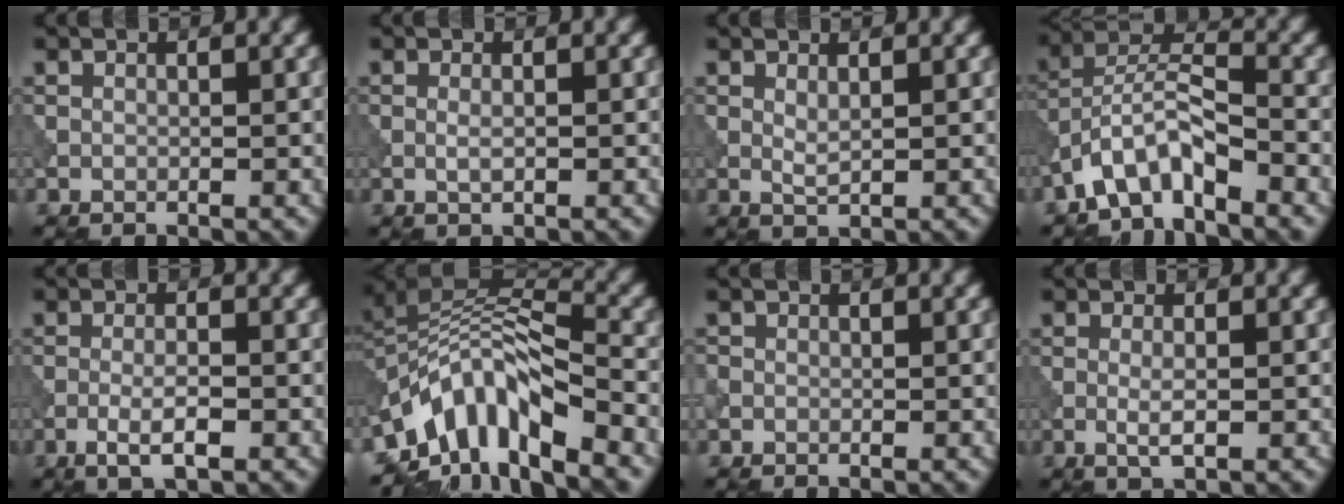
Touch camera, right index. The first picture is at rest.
{"total": 0.9, "force": [0.0, 0.2, 0.9], "torque": [-0.021, -0.002, -0.001]}
{"total": 1.1, "force": [0.5, 0.2, 1.0], "torque": [-0.024, -0.002, 0.011]}
{"total": 5.5, "force": [-3.8, 1.7, 3.5], "torque": [-0.067, 0.011, -0.081]}
{"total": 2.9, "force": [-1.3, 0.6, 2.6], "torque": [-0.051, 0.002, -0.027]}
{"total": 9.3, "force": [-5.3, 3.8, 6.6], "torque": [-0.102, 0.009, -0.110]}
{"total": 0.7, "force": [-0.2, 0.7, 0.1], "torque": [0.002, -0.004, -0.003]}
{"total": 1.8, "force": [-0.3, 0.4, 1.8], "torque": [-0.037, -0.002, -0.008]}